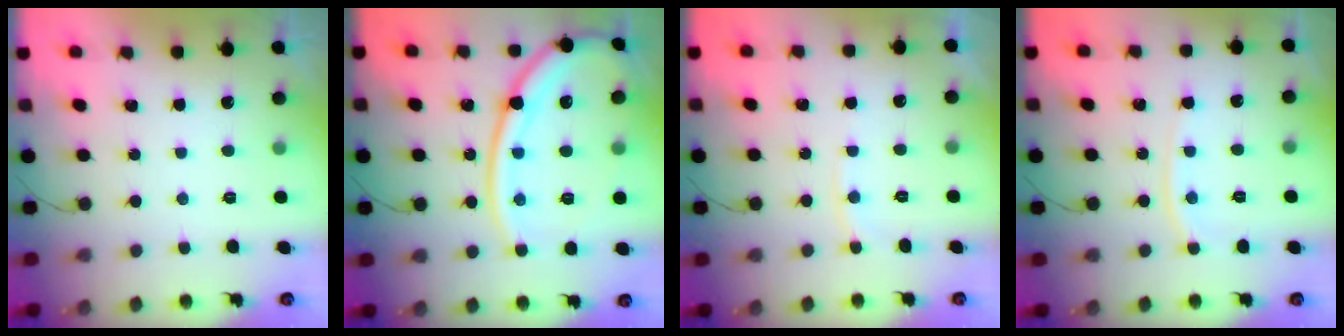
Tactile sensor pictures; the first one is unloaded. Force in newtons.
{"total": 18.3, "press": 18.2, "slide": 2.3}
{"total": 4.4, "press": 4.4, "slide": 0.5}
{"total": 6.2, "press": 6.1, "slide": 0.8}